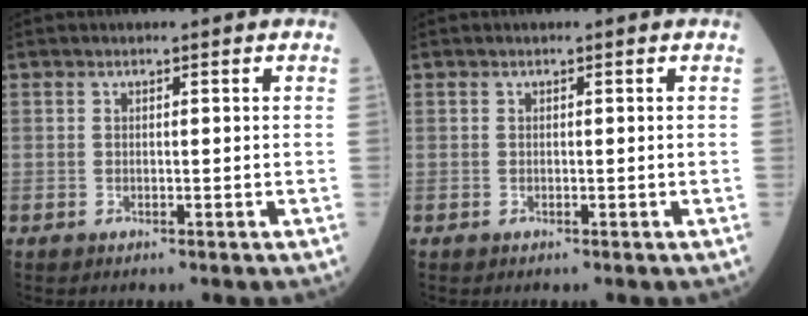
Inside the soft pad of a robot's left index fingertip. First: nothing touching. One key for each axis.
{"total": 0.0}